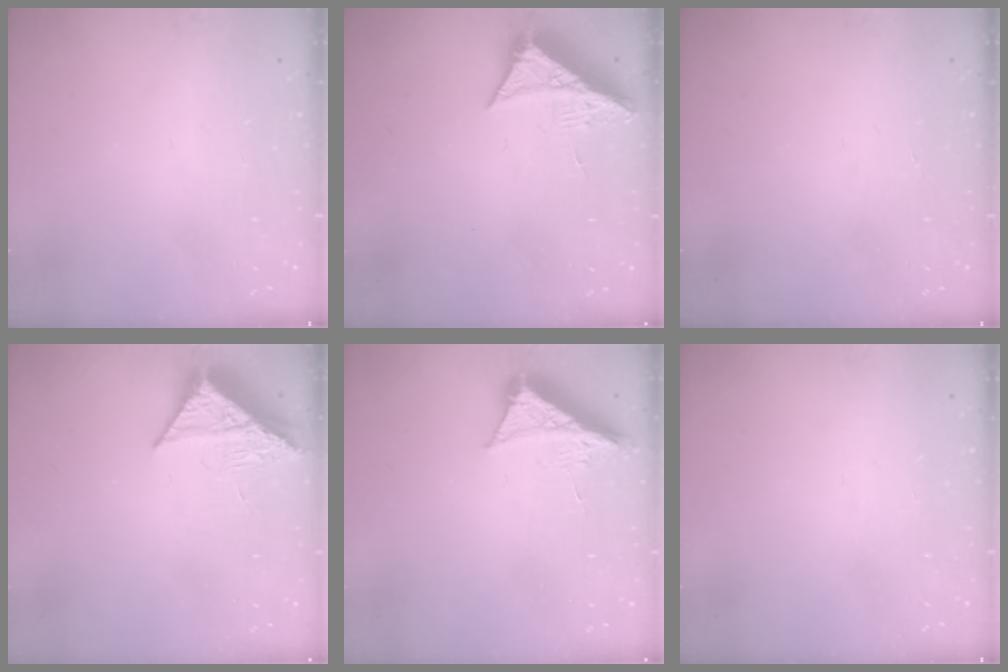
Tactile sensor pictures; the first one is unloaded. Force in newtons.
{"total": 8.4, "press": 8.4, "slide": 0.5}
{"total": 1.6, "press": 1.5, "slide": 0.1}
{"total": 8.1, "press": 8.1, "slide": 0.3}
{"total": 8.2, "press": 8.2, "slide": 0.3}
{"total": 1.5, "press": 1.5, "slide": 0.1}